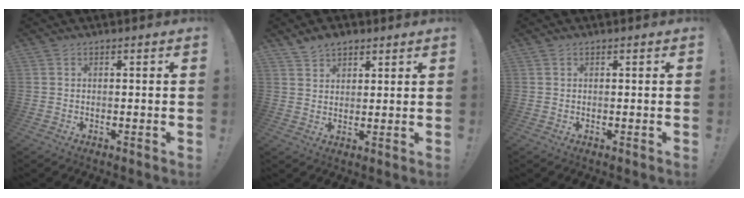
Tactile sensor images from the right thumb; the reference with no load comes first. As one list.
[{"total": 4.7, "force": [3.7, 2.8, 1.1], "torque": [-0.024, -0.017, 0.069]}, {"total": 0.0}]